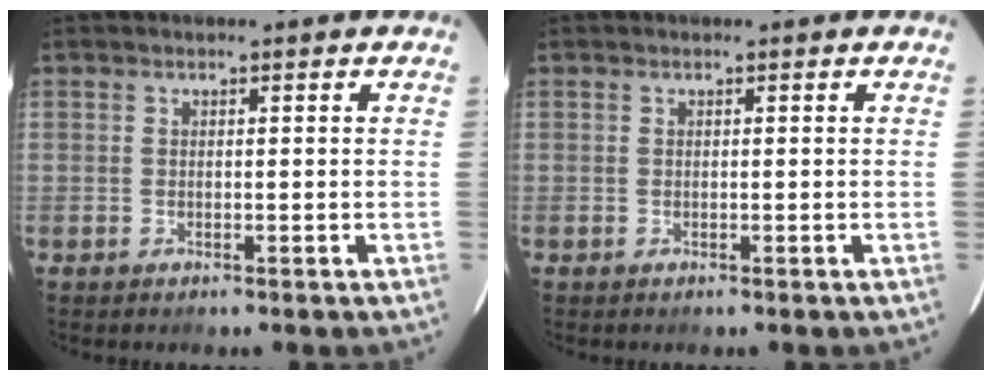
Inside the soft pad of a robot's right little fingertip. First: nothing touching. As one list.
[{"total": 0.0}]